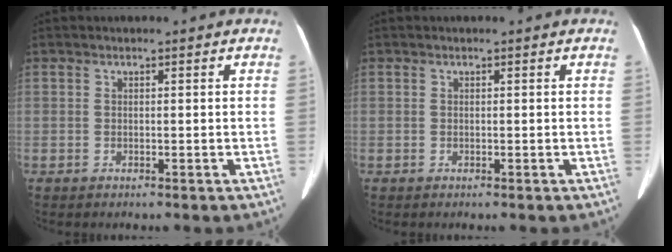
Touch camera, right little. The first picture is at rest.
{"total": 0.0}